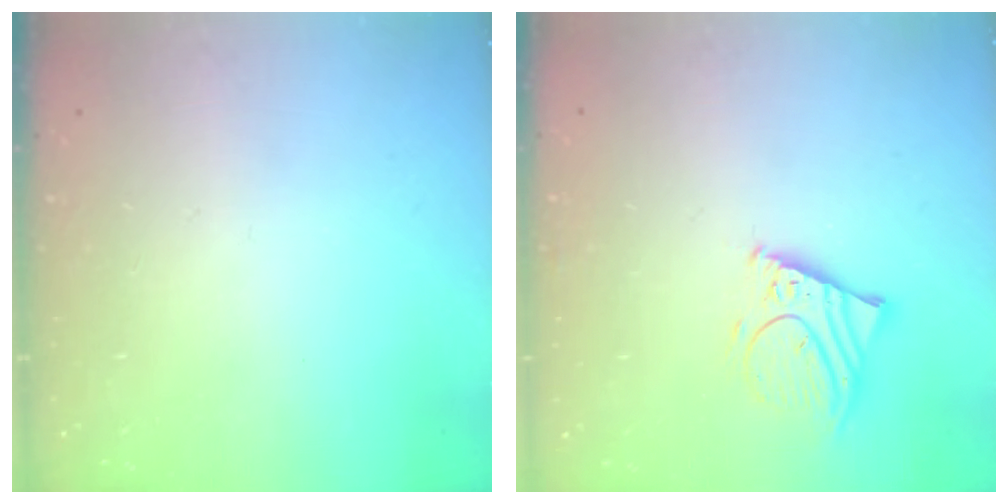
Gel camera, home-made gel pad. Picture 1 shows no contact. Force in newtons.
{"total": 9.3, "press": 9.2, "slide": 1.4}